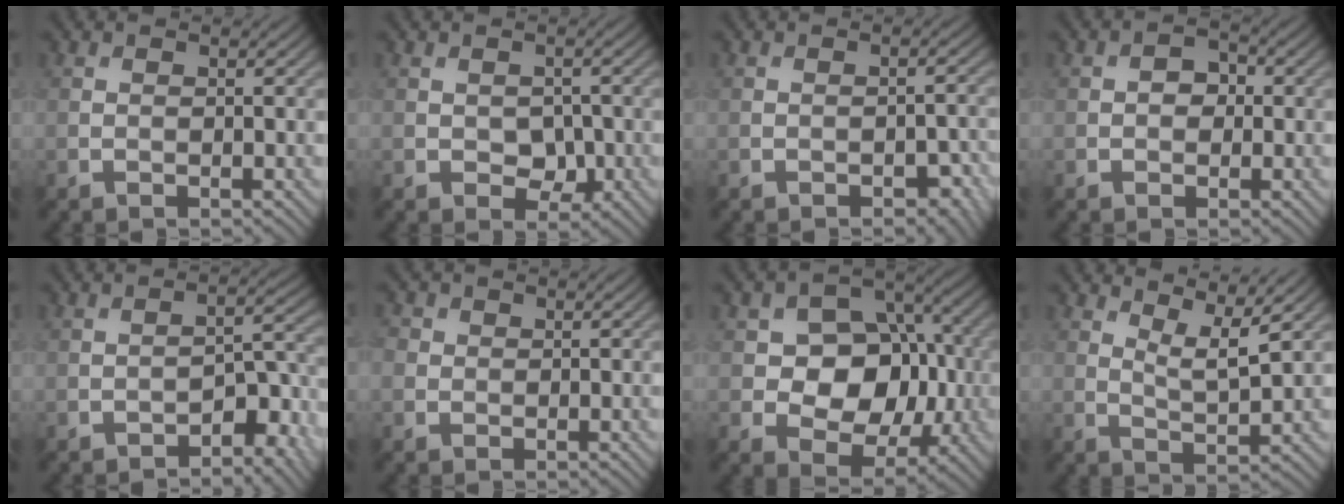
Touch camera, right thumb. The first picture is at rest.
{"total": 3.3, "force": [-0.6, 2.4, 2.1], "torque": [-0.034, -0.008, -0.008]}
{"total": 2.7, "force": [-1.5, 1.3, 1.7], "torque": [-0.023, 0.000, -0.018]}
{"total": 2.4, "force": [-0.1, 1.8, 1.5], "torque": [-0.027, 0.000, -0.005]}
{"total": 4.7, "force": [-3.0, 1.6, 3.2], "torque": [-0.040, 0.016, -0.046]}
{"total": 2.0, "force": [0.2, 1.8, 0.7], "torque": [-0.020, 0.000, -0.001]}
{"total": 10.5, "force": [-0.1, 8.0, 6.7], "torque": [-0.109, -0.004, -0.012]}
{"total": 5.0, "force": [3.5, 0.9, 3.5], "torque": [-0.067, -0.011, 0.071]}